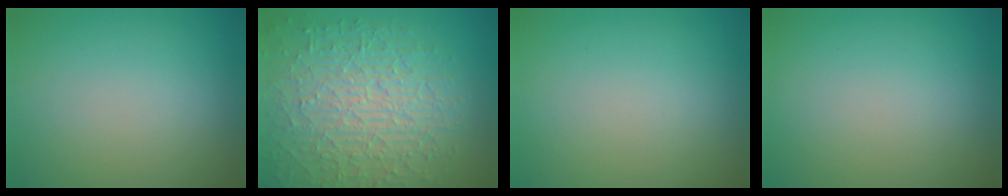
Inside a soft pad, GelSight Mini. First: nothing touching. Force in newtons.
{"total": 9.4, "press": 6.3, "slide": 7.0}
{"total": 0.0}
{"total": 0.0}